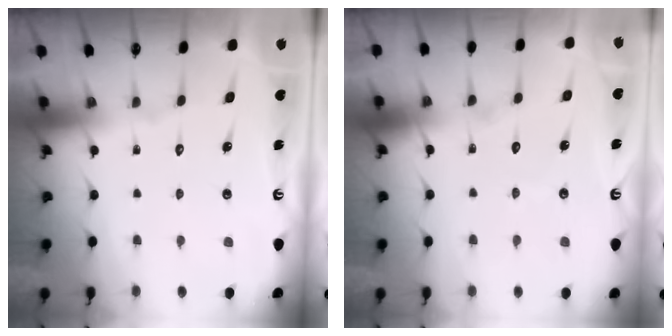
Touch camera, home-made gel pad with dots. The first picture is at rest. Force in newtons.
{"total": 2.7, "press": 2.7, "slide": 0.3}